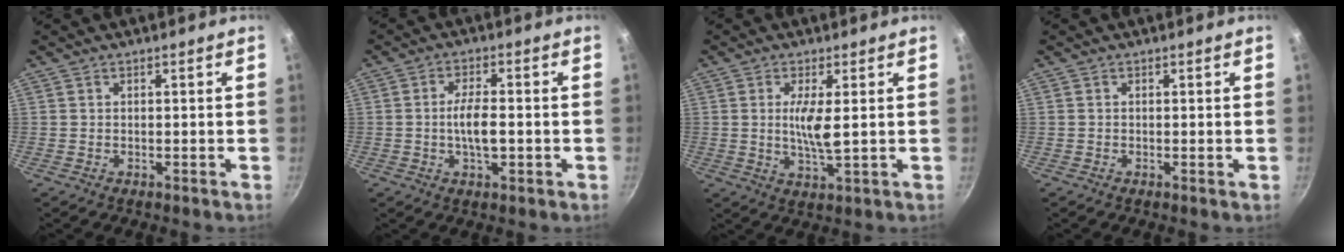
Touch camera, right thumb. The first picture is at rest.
{"total": 6.3, "force": [-0.8, 2.6, 5.6], "torque": [-0.096, 0.011, -0.016]}
{"total": 6.1, "force": [0.7, 1.2, 5.9], "torque": [-0.122, -0.011, 0.017]}
{"total": 0.0}